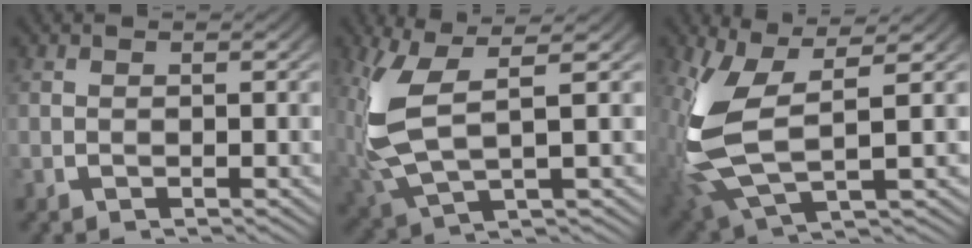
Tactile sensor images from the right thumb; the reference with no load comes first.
{"total": 9.0, "force": [1.1, 5.2, 7.2], "torque": [-0.183, -0.012, 0.033]}
{"total": 10.7, "force": [-0.1, 6.1, 8.7], "torque": [-0.218, -0.031, 0.020]}